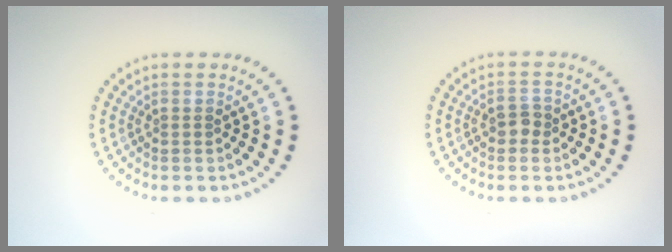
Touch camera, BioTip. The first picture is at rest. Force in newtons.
{"total": 1.5, "press": 1.4, "slide": 0.3}